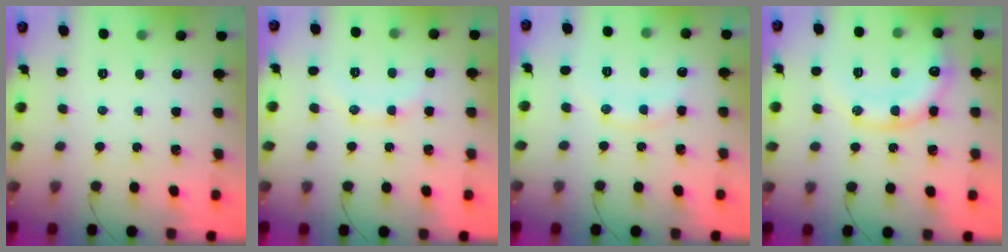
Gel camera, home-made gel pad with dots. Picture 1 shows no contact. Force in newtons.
{"total": 8.8, "press": 8.7, "slide": 1.3}
{"total": 9.2, "press": 9.1, "slide": 0.5}
{"total": 16.5, "press": 16.4, "slide": 2.1}